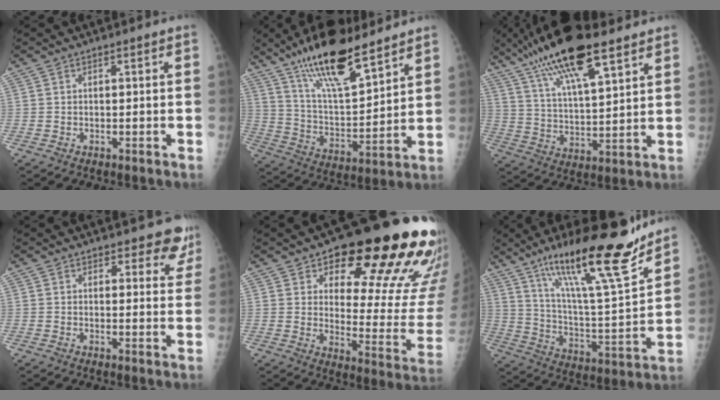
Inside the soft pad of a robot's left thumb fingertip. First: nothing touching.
{"total": 18.6, "force": [13.6, 5.3, 11.6], "torque": [-0.178, -0.067, 0.245]}
{"total": 18.8, "force": [12.1, 5.3, 13.3], "torque": [-0.235, -0.028, 0.219]}
{"total": 6.0, "force": [5.1, 2.8, 1.4], "torque": [0.025, -0.031, 0.044]}
{"total": 23.3, "force": [15.3, 8.1, 15.5], "torque": [-0.145, -0.095, 0.200]}
{"total": 24.0, "force": [16.6, 3.6, 17.0], "torque": [-0.257, -0.078, 0.281]}